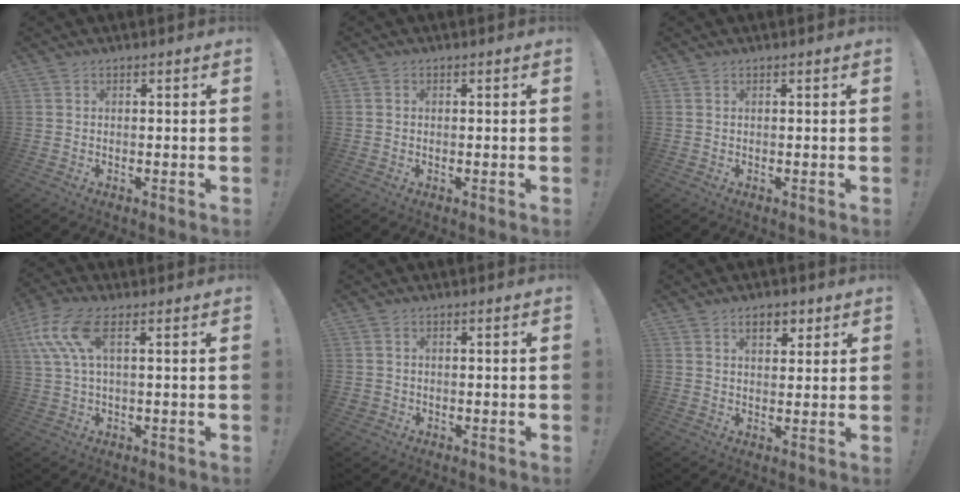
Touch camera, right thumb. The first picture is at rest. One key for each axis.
{"total": 0.9, "fx": -0.2, "fy": 0.8, "fz": 0.2, "tx": -0.003, "ty": 0.004, "tz": -0.004}
{"total": 0.0}
{"total": 10.6, "fx": 3.4, "fy": 4.2, "fz": 9.1, "tx": -0.183, "ty": -0.003, "tz": 0.070}
{"total": 1.7, "fx": -0.2, "fy": 1.5, "fz": 0.6, "tx": -0.011, "ty": 0.000, "tz": -0.003}
{"total": 5.3, "fx": 2.7, "fy": 3.2, "fz": 3.4, "tx": -0.042, "ty": -0.003, "tz": 0.044}